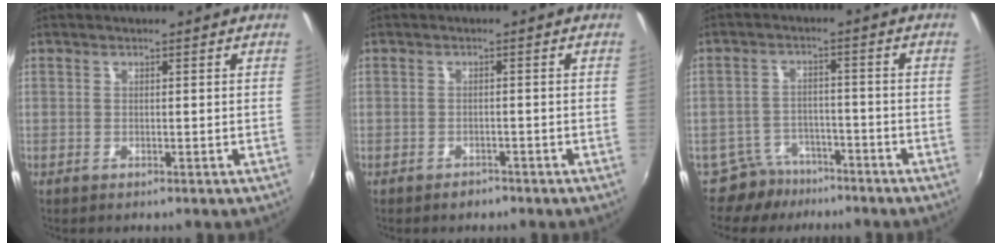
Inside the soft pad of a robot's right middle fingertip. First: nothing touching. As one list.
[{"total": 1.7, "force": [-1.3, 1.1, 0.2], "torque": [-0.007, 0.000, -0.020]}, {"total": 6.3, "force": [-5.1, 3.6, 0.1], "torque": [-0.011, 0.016, -0.081]}]